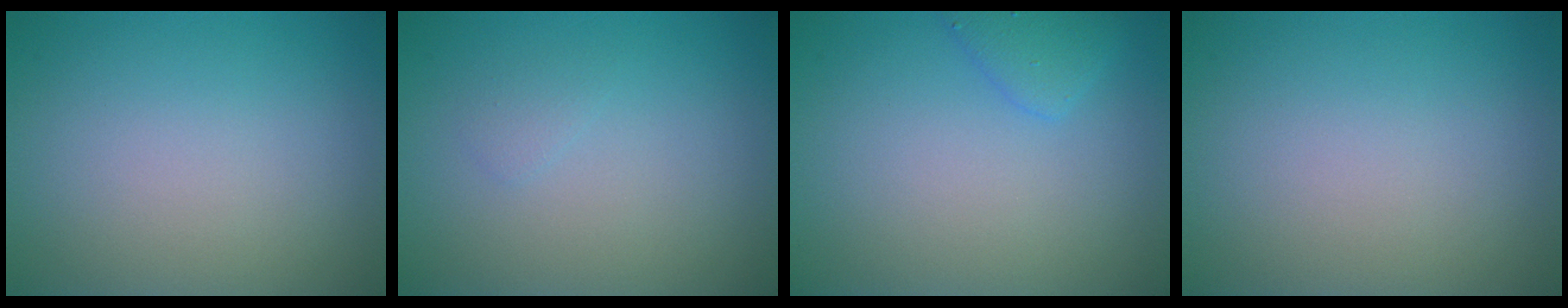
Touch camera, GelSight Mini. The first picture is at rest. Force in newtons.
{"total": 0.7, "press": 0.7, "slide": 0.1}
{"total": 1.7, "press": 1.7, "slide": 0.1}
{"total": 0.0}